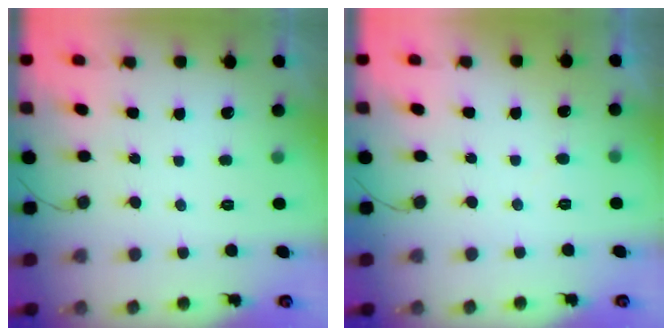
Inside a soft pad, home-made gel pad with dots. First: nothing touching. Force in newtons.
{"total": 2.6, "press": 2.6, "slide": 0.3}